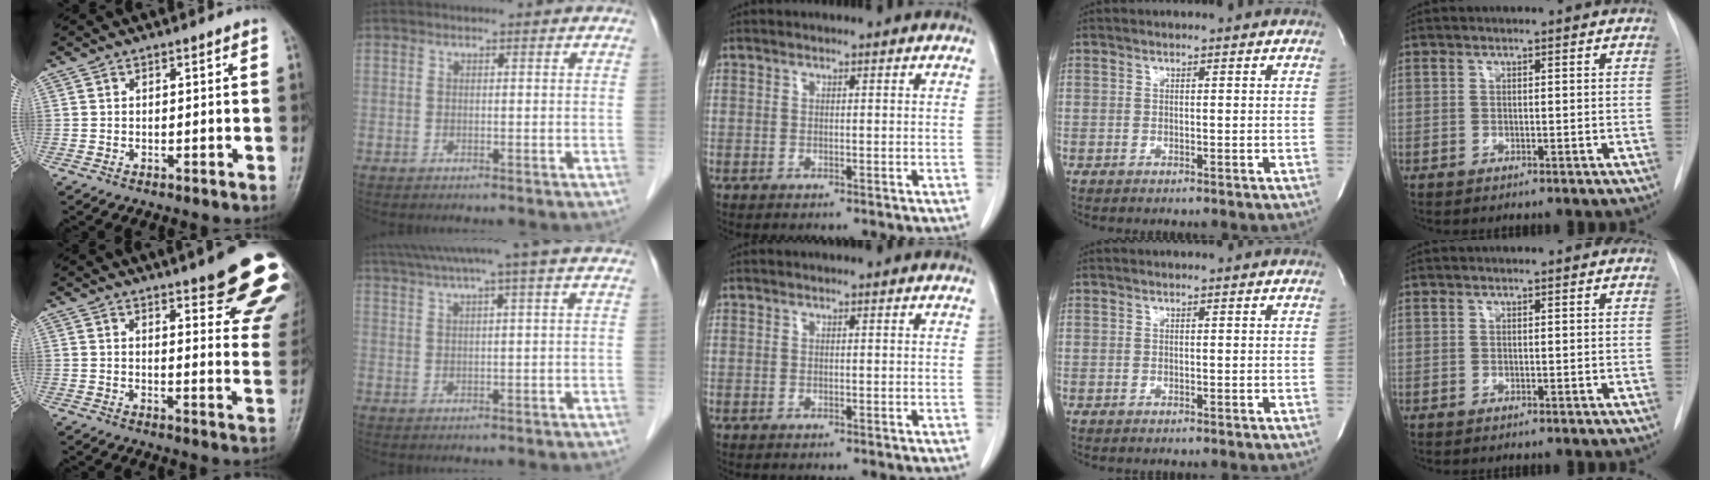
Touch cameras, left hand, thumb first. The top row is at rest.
{"thumb": {"total": 20.9, "force": [14.3, 5.1, 14.4], "torque": [-0.141, -0.058, 0.160]}, "index": {"total": 8.7, "force": [7.0, -1.4, 5.0], "torque": [-0.084, 0.032, 0.095]}}